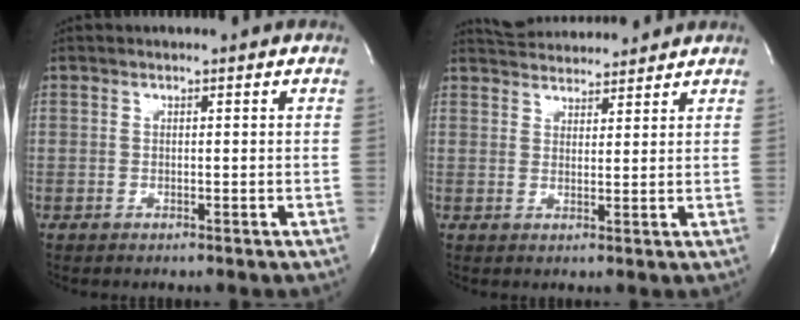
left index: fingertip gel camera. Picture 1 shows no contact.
{"total": 7.9, "force": [7.6, 1.2, 1.6], "torque": [-0.033, 0.022, 0.117]}